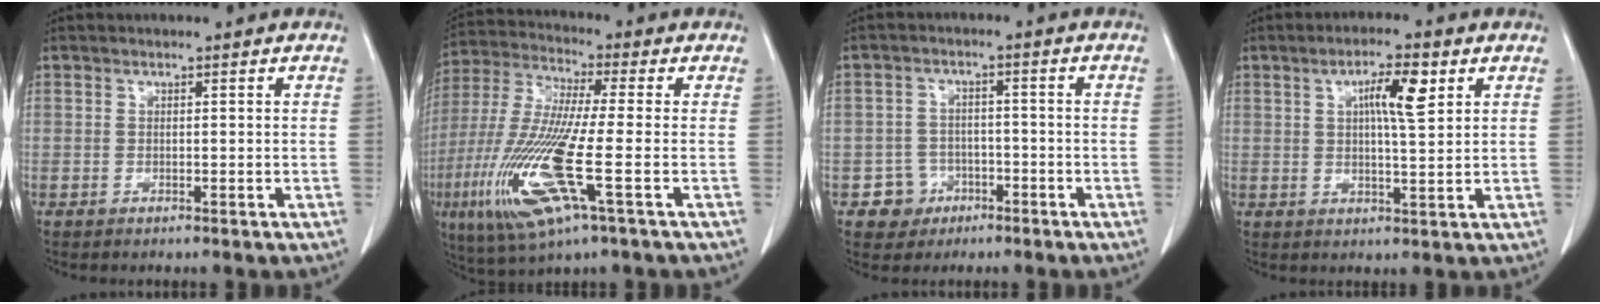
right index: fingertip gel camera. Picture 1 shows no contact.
{"total": 16.2, "force": [-4.9, 1.4, 15.4], "torque": [-0.338, -0.026, -0.095]}
{"total": 4.7, "force": [-2.4, 4.1, 0.1], "torque": [0.007, 0.017, -0.035]}
{"total": 6.1, "force": [2.2, 0.9, 5.6], "torque": [-0.096, 0.006, 0.036]}